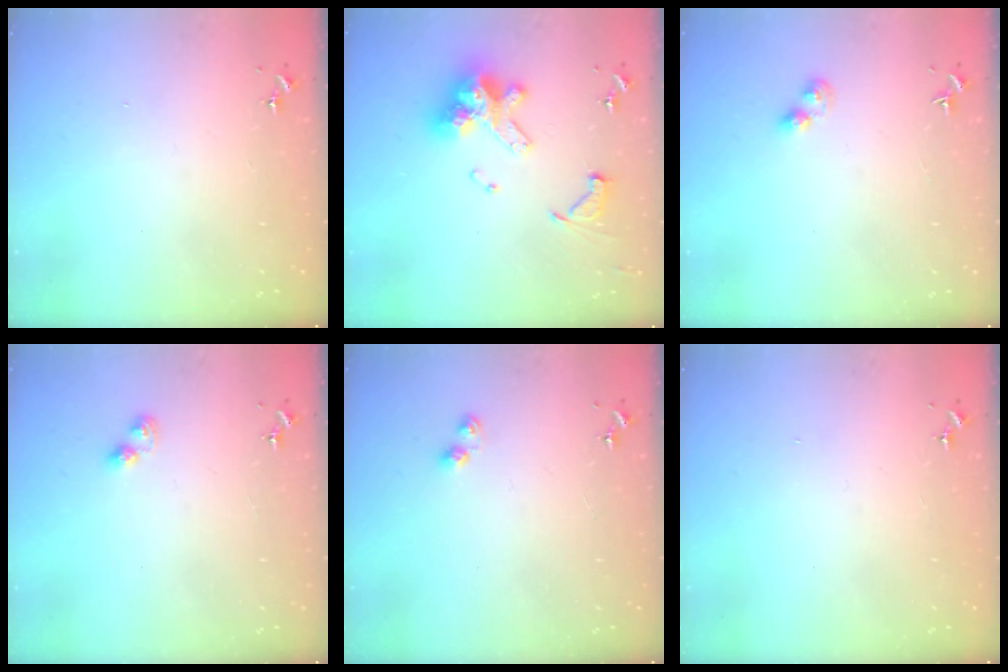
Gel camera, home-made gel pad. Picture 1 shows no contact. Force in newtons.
{"total": 16.2, "press": 16.1, "slide": 1.9}
{"total": 3.2, "press": 3.2, "slide": 0.4}
{"total": 2.6, "press": 2.6, "slide": 0.4}
{"total": 4.9, "press": 4.8, "slide": 0.7}
{"total": 0.0}